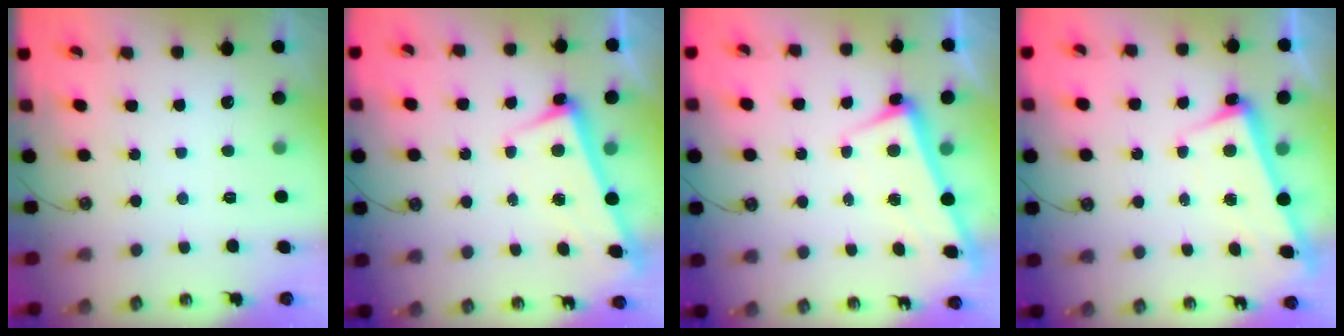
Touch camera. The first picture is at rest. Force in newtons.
{"total": 2.6, "press": 2.5, "slide": 0.6}
{"total": 2.6, "press": 2.6, "slide": 0.6}
{"total": 2.5, "press": 2.2, "slide": 1.1}